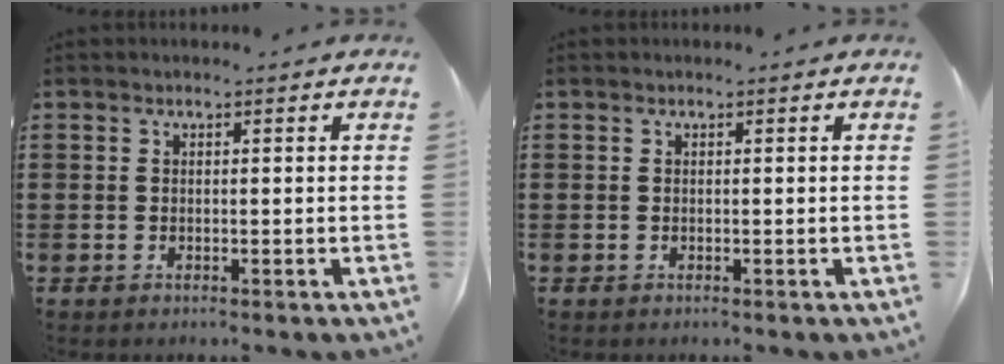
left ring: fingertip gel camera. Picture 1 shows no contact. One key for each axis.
{"total": 0.0}